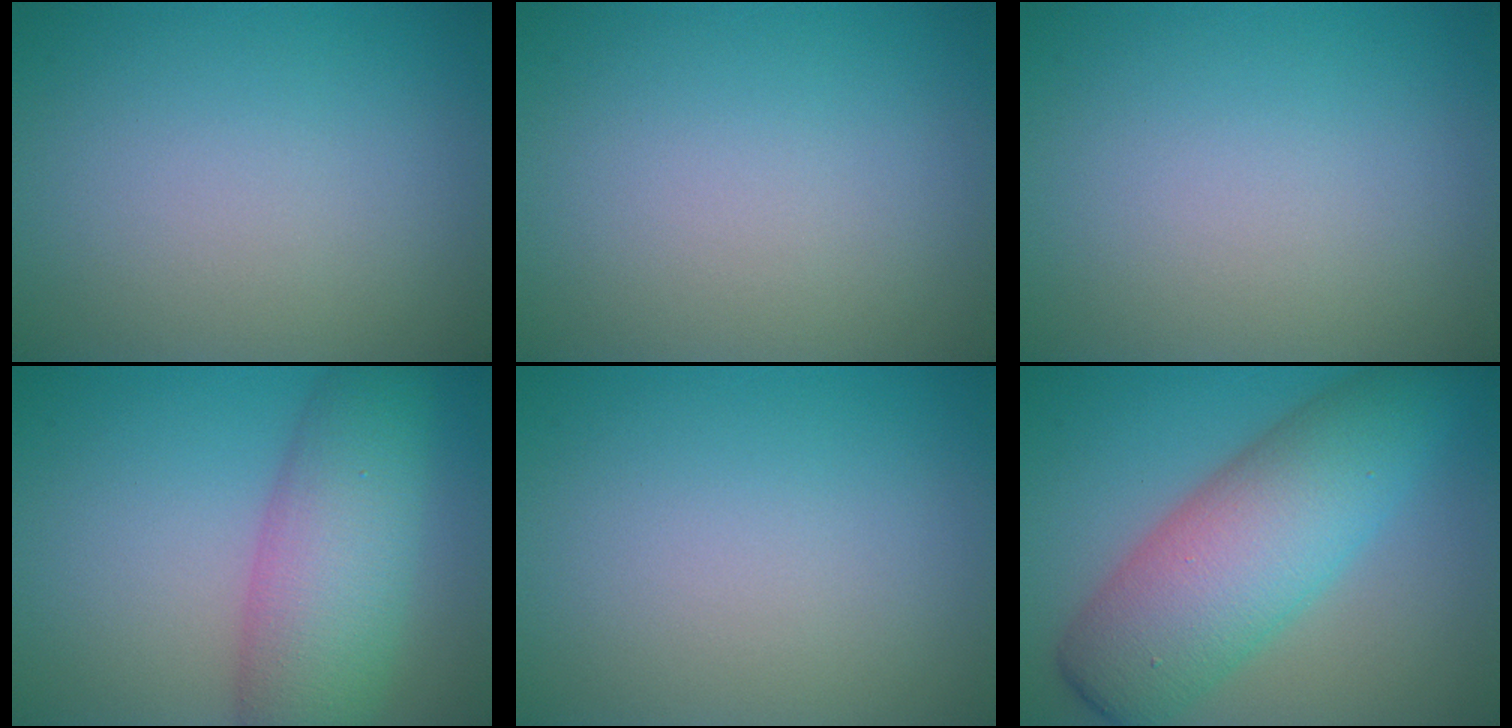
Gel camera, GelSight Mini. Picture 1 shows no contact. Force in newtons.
{"total": 0.0}
{"total": 0.0}
{"total": 7.8, "press": 7.8, "slide": 0.3}
{"total": 0.0}
{"total": 9.5, "press": 9.5, "slide": 0.3}